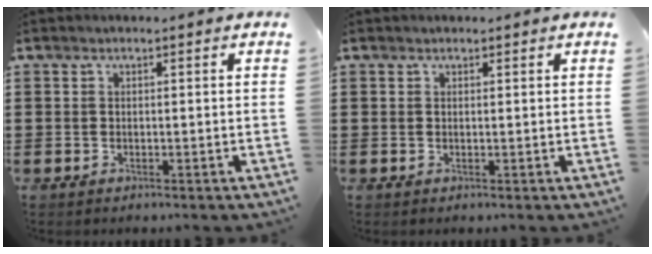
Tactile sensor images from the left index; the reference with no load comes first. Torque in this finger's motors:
{"motor_torque": [0.08, 0.05, -0.03, 0.00]}